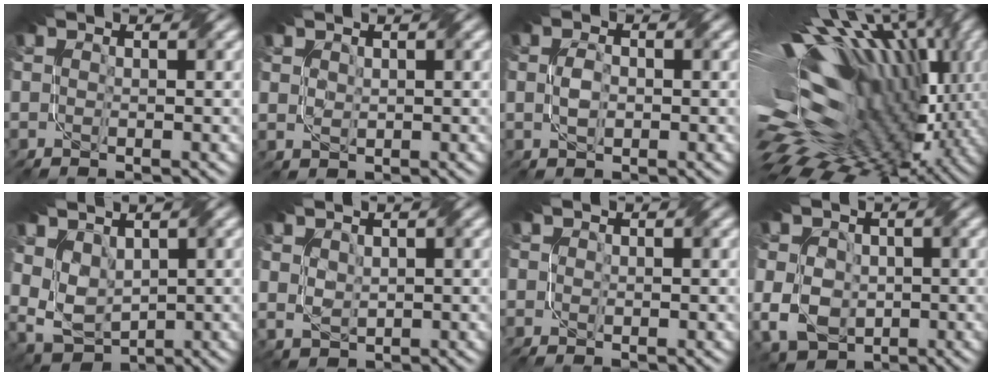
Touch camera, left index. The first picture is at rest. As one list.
[{"total": 0.9, "force": [0.5, 0.8, 0.3], "torque": [-0.017, -0.004, 0.015]}, {"total": 1.6, "force": [-0.9, 0.7, 1.1], "torque": [-0.025, -0.001, -0.019]}, {"total": 19.4, "force": [0.0, 9.4, 16.9], "torque": [-0.304, -0.013, -0.010]}, {"total": 4.9, "force": [1.9, 3.0, 3.3], "torque": [-0.079, 0.000, 0.032]}, {"total": 1.9, "force": [1.0, 1.3, 0.9], "torque": [-0.038, 0.001, 0.023]}, {"total": 0.0}, {"total": 7.2, "force": [-1.1, 5.6, 4.4], "torque": [-0.085, -0.001, -0.044]}]